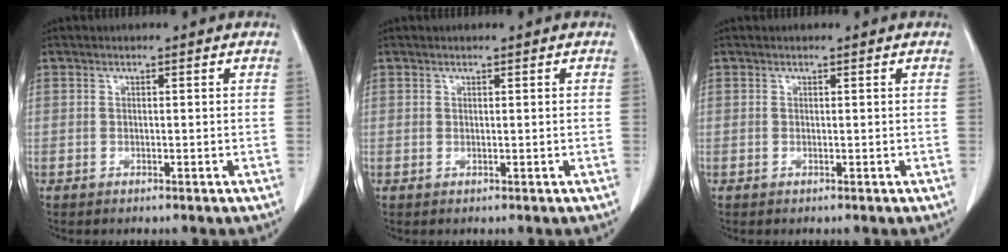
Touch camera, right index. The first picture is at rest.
{"total": 0.0}
{"total": 0.0}